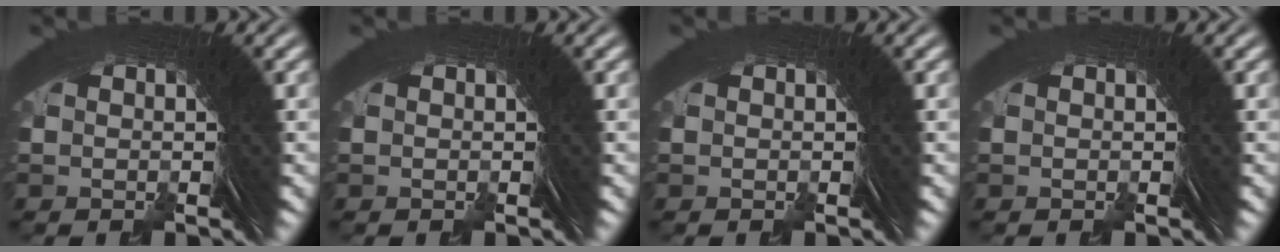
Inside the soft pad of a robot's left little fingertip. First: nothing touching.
{"total": 0.0}
{"total": 0.0}
{"total": 0.0}